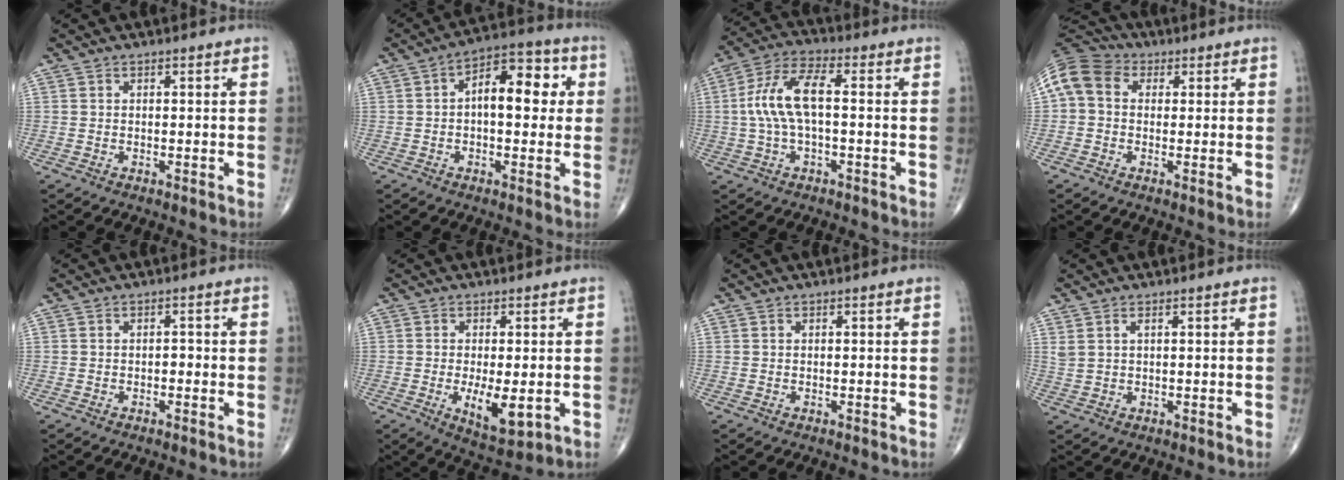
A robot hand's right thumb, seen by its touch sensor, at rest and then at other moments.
{"total": 11.2, "force": [1.3, 5.9, 9.4], "torque": [-0.109, 0.027, 0.010]}
{"total": 10.2, "force": [0.2, 4.1, 9.4], "torque": [-0.208, 0.032, 0.001]}
{"total": 9.3, "force": [1.6, 7.4, 5.5], "torque": [-0.104, 0.028, 0.015]}
{"total": 0.9, "force": [-0.3, 0.5, 0.6], "torque": [-0.003, 0.003, -0.009]}
{"total": 7.9, "force": [-1.5, 3.1, 7.1], "torque": [-0.111, -0.019, -0.015]}
{"total": 0.0}
{"total": 1.9, "force": [1.1, 0.7, 1.4], "torque": [-0.037, 0.001, 0.029]}